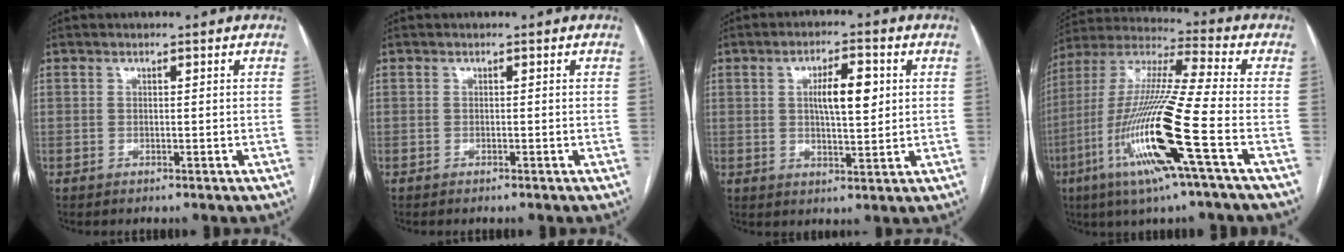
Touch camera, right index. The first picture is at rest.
{"total": 0.0}
{"total": 6.8, "force": [1.6, 1.7, 6.4], "torque": [-0.107, 0.008, 0.030]}
{"total": 19.1, "force": [-6.8, -0.3, 17.9], "torque": [-0.379, -0.023, -0.138]}